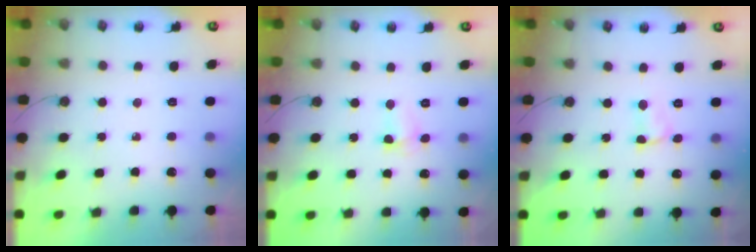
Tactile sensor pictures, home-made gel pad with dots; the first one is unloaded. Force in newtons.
{"total": 2.5, "press": 2.4, "slide": 0.5}
{"total": 2.6, "press": 2.6, "slide": 0.4}